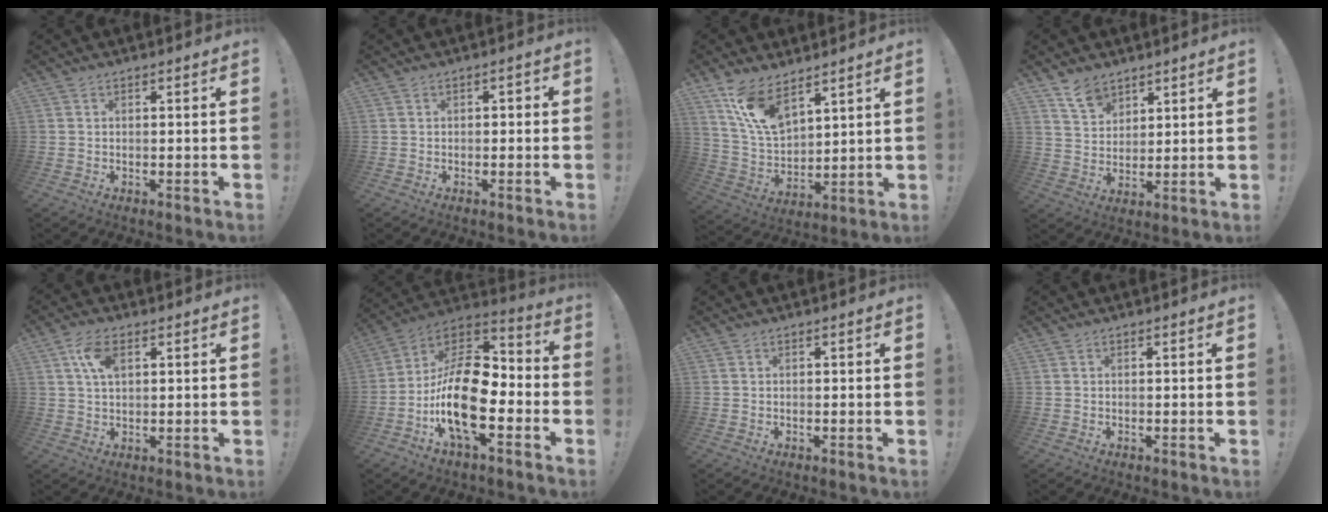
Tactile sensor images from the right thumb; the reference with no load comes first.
{"total": 1.4, "force": [-1.0, 0.8, 0.5], "torque": [-0.015, 0.006, -0.018]}
{"total": 13.1, "force": [9.1, 6.2, 7.2], "torque": [-0.157, -0.048, 0.176]}
{"total": 7.5, "force": [5.8, 4.2, 2.1], "torque": [-0.040, -0.033, 0.111]}
{"total": 7.0, "force": [2.6, 3.8, 5.3], "torque": [-0.098, 0.003, 0.048]}
{"total": 21.5, "force": [-5.4, 10.2, 18.1], "torque": [-0.349, 0.025, -0.086]}
{"total": 0.0}
{"total": 0.0}